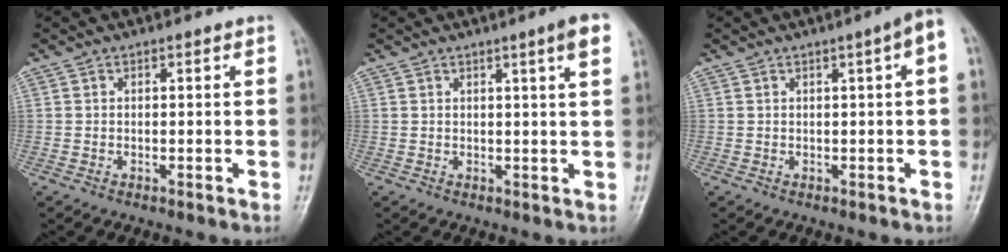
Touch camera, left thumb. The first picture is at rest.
{"total": 4.3, "force": [2.1, -0.2, 3.7], "torque": [-0.049, -0.009, 0.027]}
{"total": 3.5, "force": [0.6, 0.4, 3.4], "torque": [-0.044, 0.009, 0.004]}